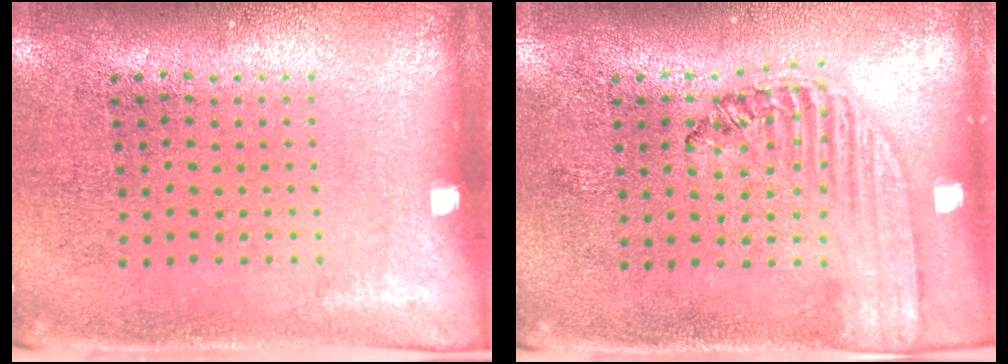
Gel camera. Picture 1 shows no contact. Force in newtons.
{"total": 1.5, "press": 1.4, "slide": 0.5}